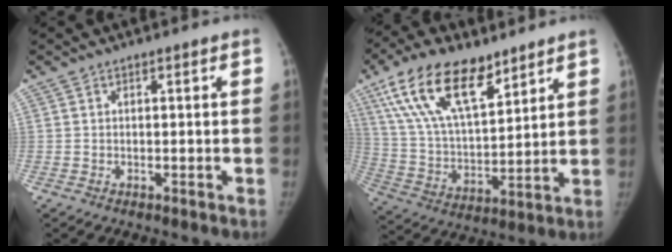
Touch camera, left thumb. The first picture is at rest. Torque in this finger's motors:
{"motor_torque": [0.93, -0.25, 1.62, -1.15, 0.40]}